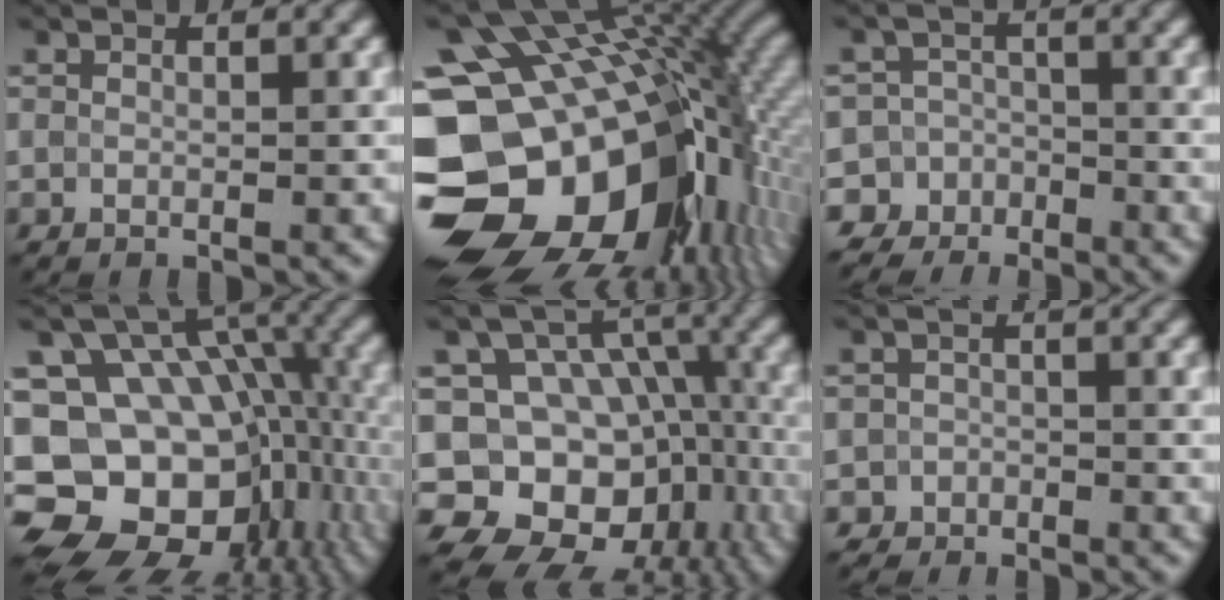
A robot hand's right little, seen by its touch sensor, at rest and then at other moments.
{"total": 20.7, "force": [-5.6, 14.8, 13.3], "torque": [-0.274, -0.018, -0.059]}
{"total": 8.3, "force": [-6.4, 5.2, -0.7], "torque": [0.012, -0.013, -0.122]}
{"total": 16.2, "force": [-5.1, 12.1, 9.4], "torque": [-0.154, -0.001, -0.059]}
{"total": 11.4, "force": [-4.0, 8.7, 6.1], "torque": [-0.073, 0.000, -0.057]}
{"total": 2.7, "force": [-2.3, 0.5, -1.3], "torque": [0.029, -0.002, -0.040]}